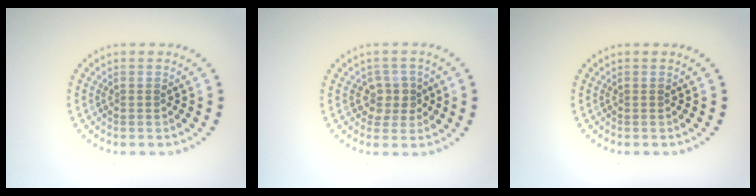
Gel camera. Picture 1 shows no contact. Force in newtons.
{"total": 2.3, "press": 2.1, "slide": 0.9}
{"total": 0.0}